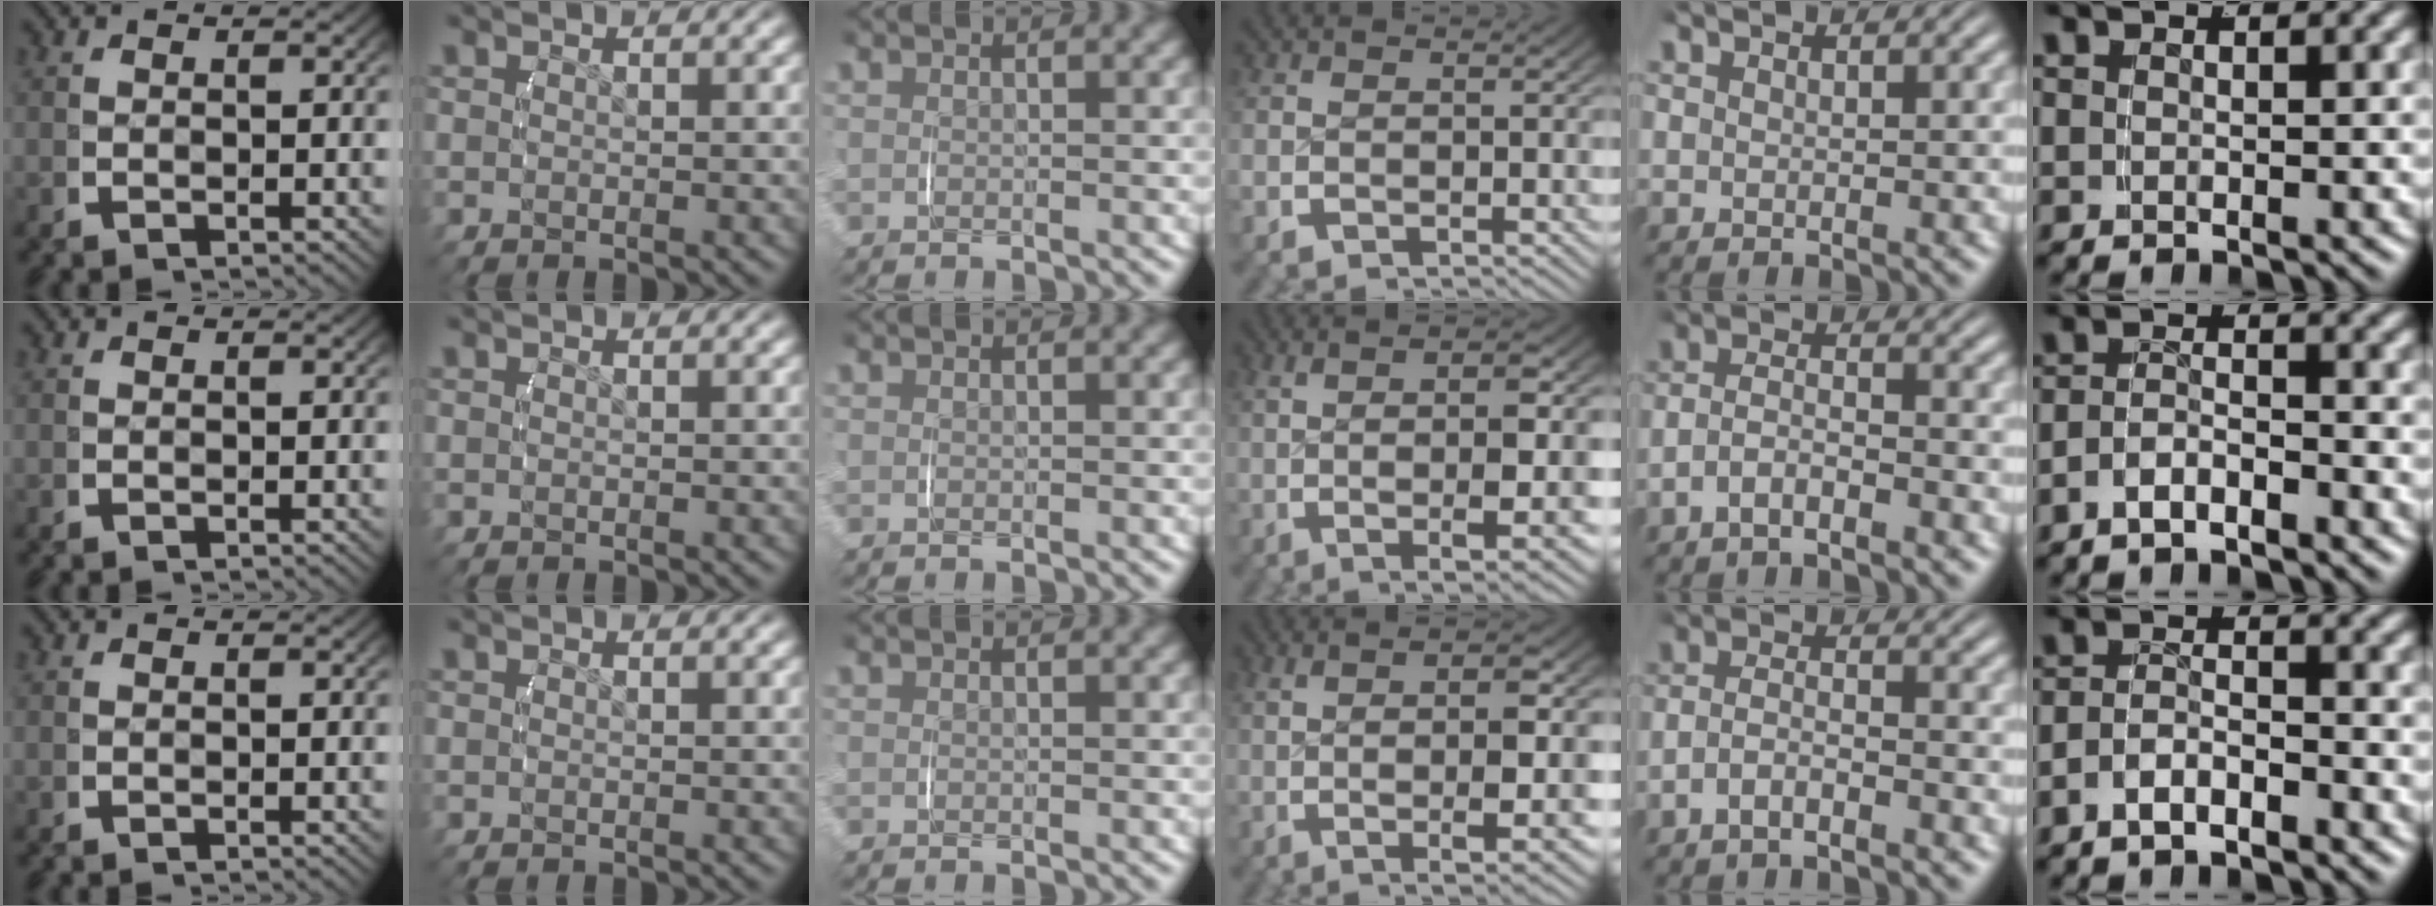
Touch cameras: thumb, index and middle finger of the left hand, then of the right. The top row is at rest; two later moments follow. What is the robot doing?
{"motion": "lift_and_place", "object": "scarf"}